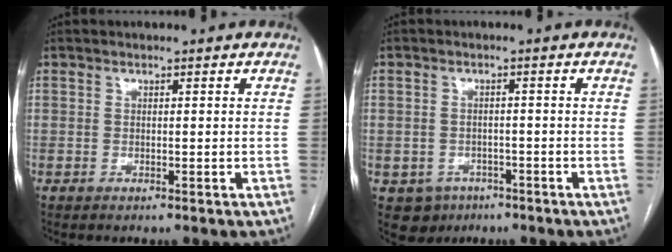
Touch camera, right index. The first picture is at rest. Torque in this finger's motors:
{"motor_torque": [-0.63, -0.24, -1.05, -0.21]}